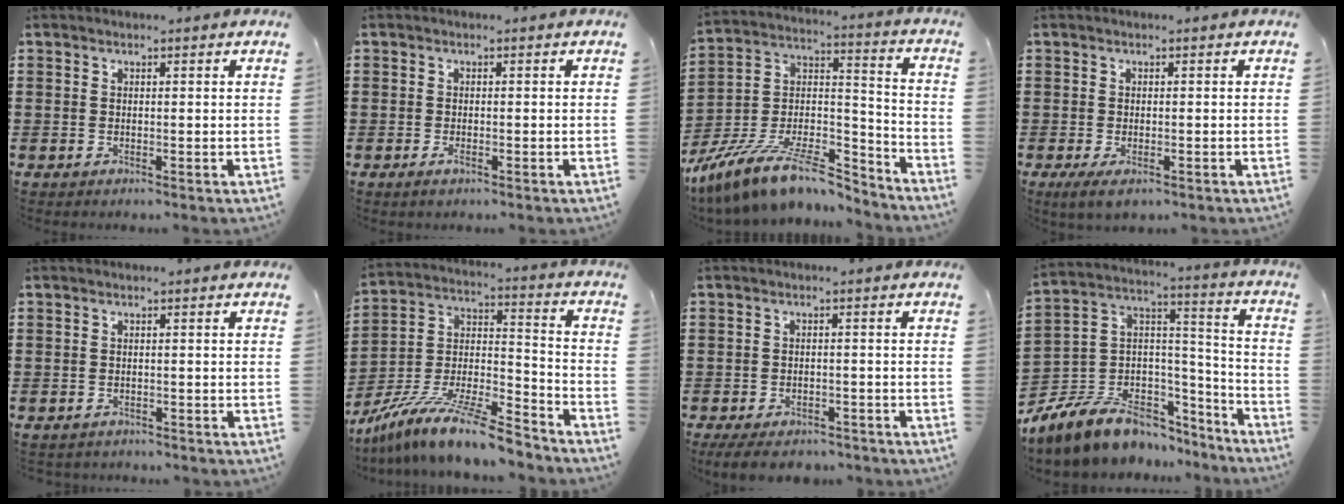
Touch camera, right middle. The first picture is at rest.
{"total": 1.1, "force": [-0.6, 0.4, 0.9], "torque": [-0.018, -0.004, -0.010]}
{"total": 13.4, "force": [-10.9, 2.9, 7.2], "torque": [-0.134, 0.023, -0.203]}
{"total": 1.6, "force": [-1.0, 0.5, 1.1], "torque": [-0.030, -0.006, -0.020]}
{"total": 0.8, "force": [-0.8, 0.1, 0.0], "torque": [-0.002, -0.001, -0.018]}
{"total": 13.7, "force": [-11.9, 0.8, 6.8], "torque": [-0.118, 0.024, -0.225]}
{"total": 3.2, "force": [-3.0, 0.8, 0.9], "torque": [-0.024, 0.000, -0.063]}
{"total": 9.3, "force": [-7.2, 5.0, 3.1], "torque": [-0.099, -0.001, -0.145]}